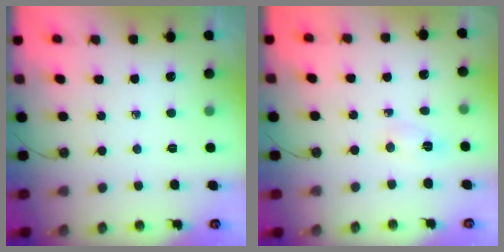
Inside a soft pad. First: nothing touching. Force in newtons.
{"total": 2.2, "press": 2.2, "slide": 0.2}